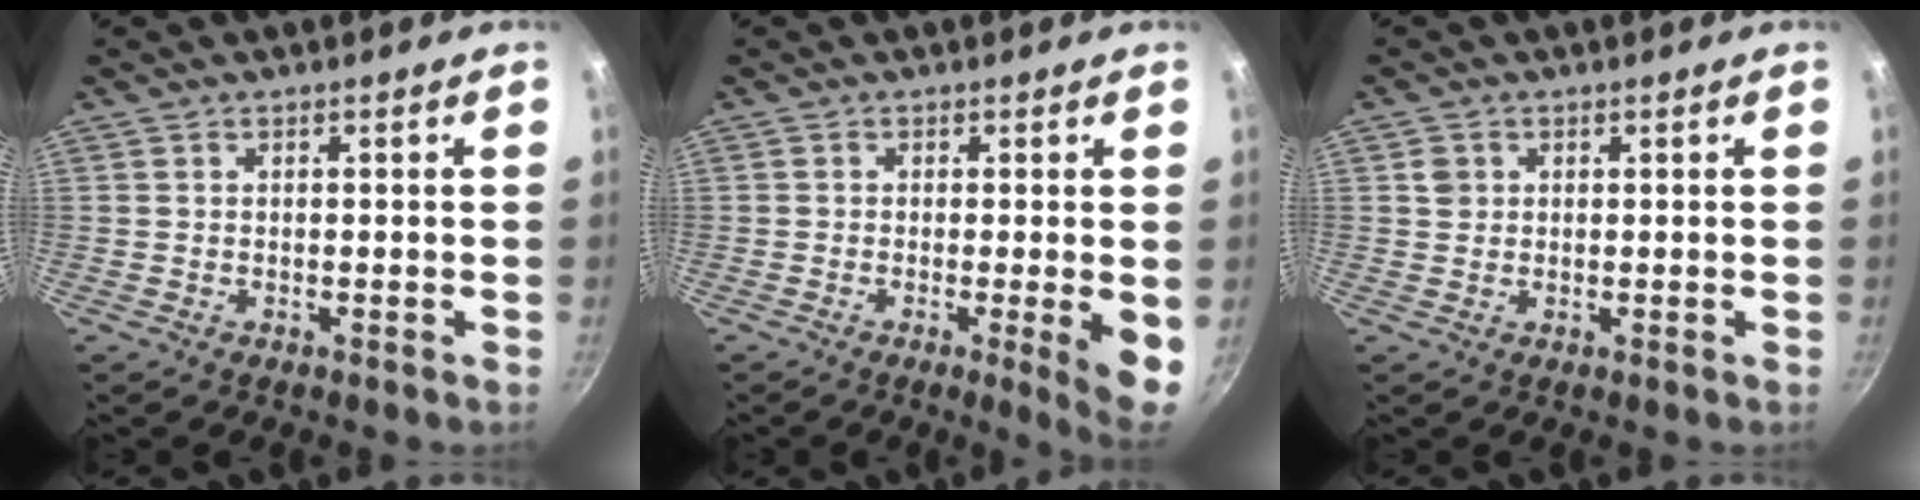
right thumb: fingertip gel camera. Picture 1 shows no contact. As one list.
[{"total": 6.2, "force": [-0.9, 0.7, 6.1], "torque": [-0.079, -0.013, -0.012]}, {"total": 2.1, "force": [0.5, 1.9, 0.6], "torque": [-0.006, 0.006, 0.010]}]